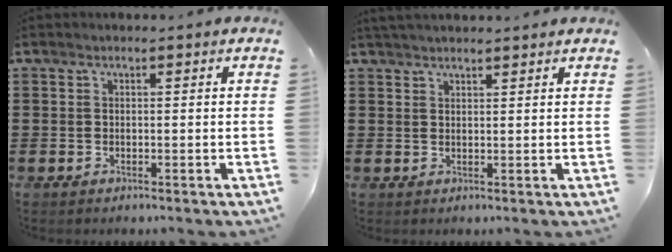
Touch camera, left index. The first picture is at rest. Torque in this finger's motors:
{"motor_torque": [0.15, -0.13, 0.57, 0.11]}